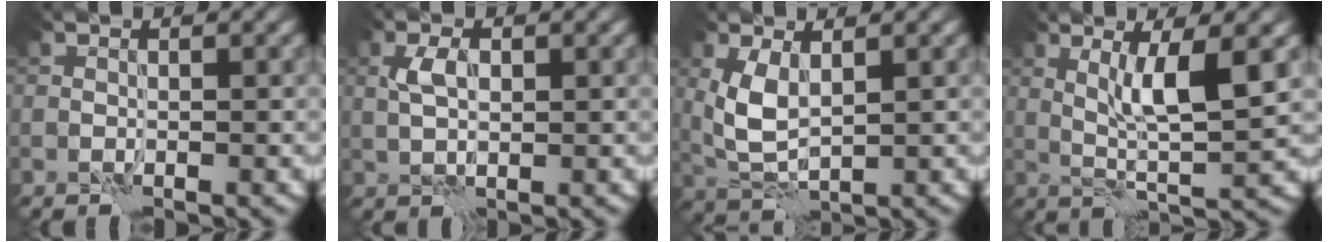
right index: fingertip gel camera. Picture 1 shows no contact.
{"total": 2.2, "force": [0.7, 1.2, 1.7], "torque": [-0.034, 0.002, 0.011]}
{"total": 3.9, "force": [1.4, 1.9, 3.1], "torque": [-0.078, -0.001, 0.031]}
{"total": 5.2, "force": [1.6, 0.7, 4.9], "torque": [-0.091, -0.004, 0.032]}